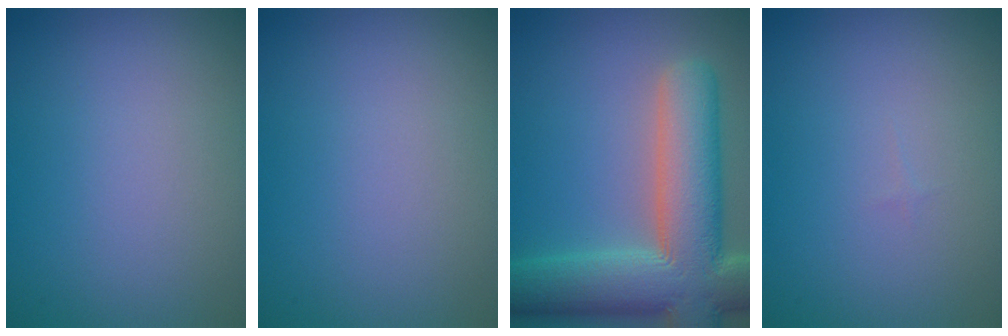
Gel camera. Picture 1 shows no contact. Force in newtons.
{"total": 0.0}
{"total": 11.2, "press": 11.2, "slide": 1.2}
{"total": 0.0}